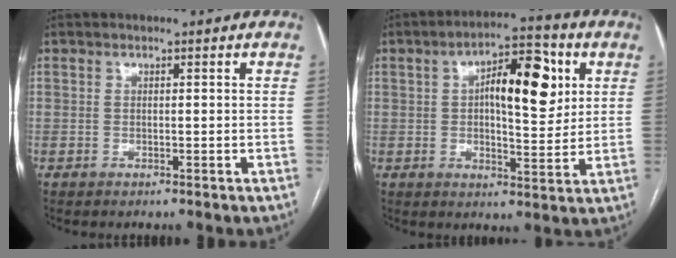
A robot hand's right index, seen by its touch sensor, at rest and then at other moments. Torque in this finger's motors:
{"motor_torque": [0.56, 0.34, 0.28, 0.13]}